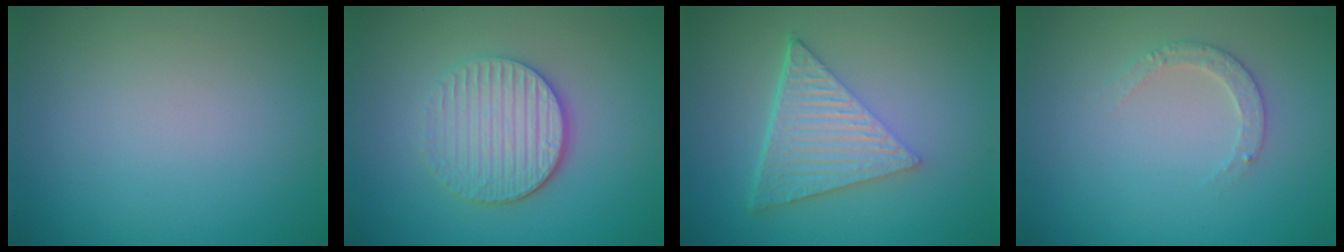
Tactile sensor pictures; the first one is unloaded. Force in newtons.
{"total": 4.3, "press": 3.5, "slide": 2.5}
{"total": 6.7, "press": 4.5, "slide": 5.0}
{"total": 1.8, "press": 1.8, "slide": 0.4}